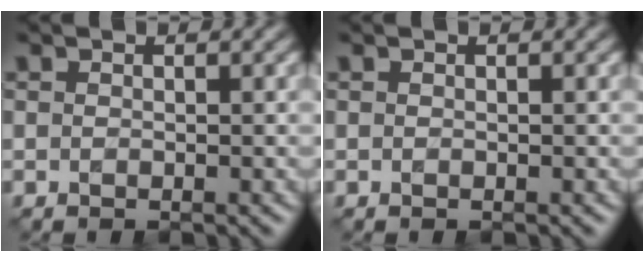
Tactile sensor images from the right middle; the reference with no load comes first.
{"total": 0.0}